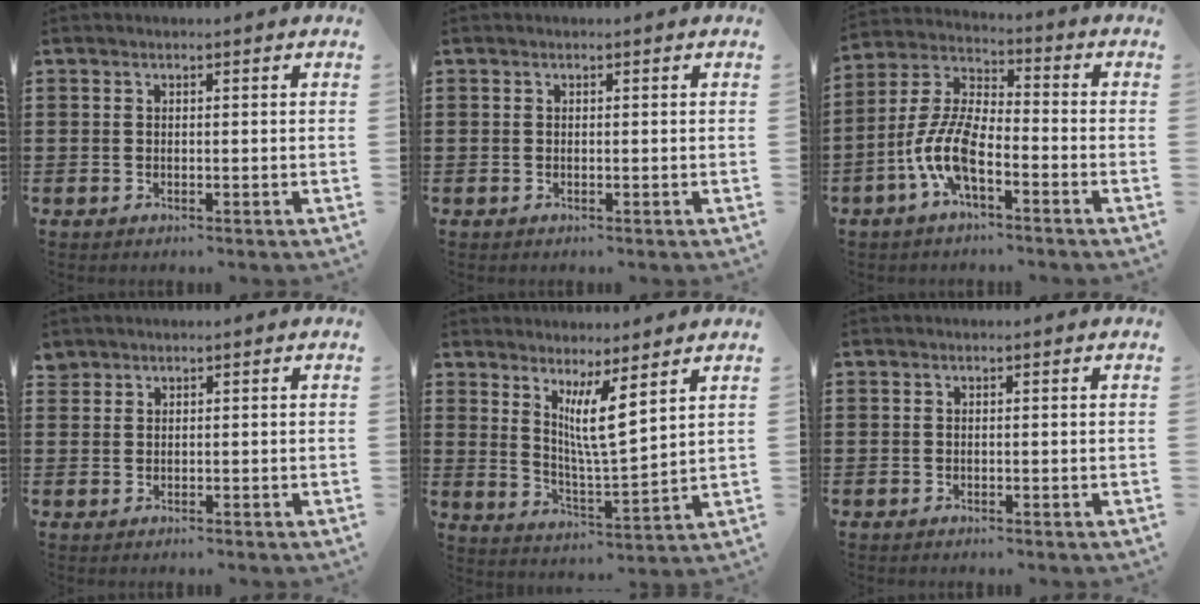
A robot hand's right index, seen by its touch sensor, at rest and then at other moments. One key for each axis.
{"total": 0.0}
{"total": 9.1, "fx": -4.3, "fy": 3.1, "fz": 7.4, "tx": -0.187, "ty": -0.014, "tz": -0.087}
{"total": 1.0, "fx": 0.8, "fy": 0.7, "fz": 0.0, "tx": -0.003, "ty": 0.001, "tz": 0.016}
{"total": 6.6, "fx": 3.8, "fy": 0.5, "fz": 5.4, "tx": -0.107, "ty": -0.019, "tz": 0.063}
{"total": 0.0}